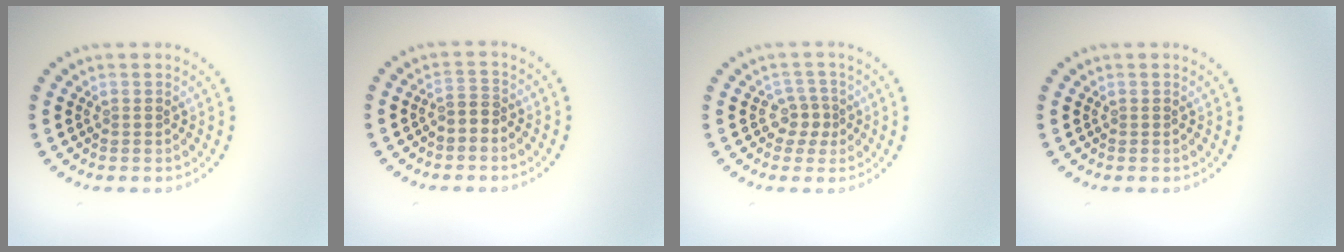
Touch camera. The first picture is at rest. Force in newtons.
{"total": 1.4, "press": 1.2, "slide": 0.8}
{"total": 1.9, "press": 1.4, "slide": 1.3}
{"total": 0.0}